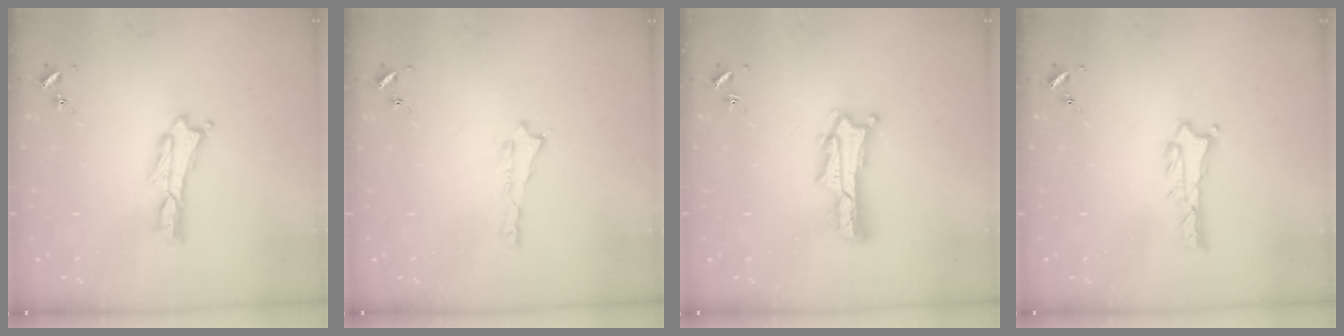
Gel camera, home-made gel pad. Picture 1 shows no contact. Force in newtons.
{"total": 0.0}
{"total": 2.0, "press": 2.0, "slide": 0.3}
{"total": 1.3, "press": 1.3, "slide": 0.3}